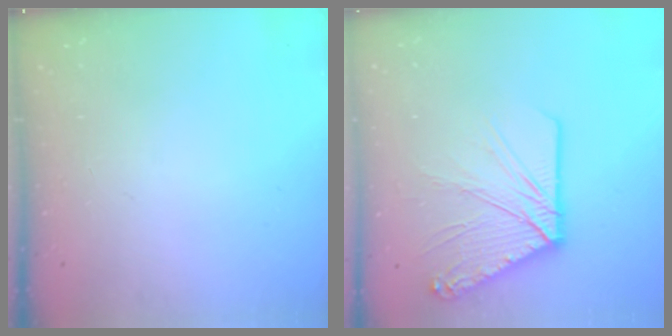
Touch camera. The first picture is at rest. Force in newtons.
{"total": 14.4, "press": 14.3, "slide": 2.1}